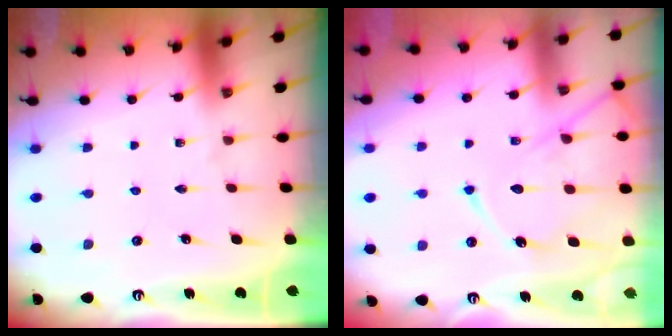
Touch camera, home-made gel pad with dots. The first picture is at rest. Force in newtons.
{"total": 13.0, "press": 12.9, "slide": 1.2}